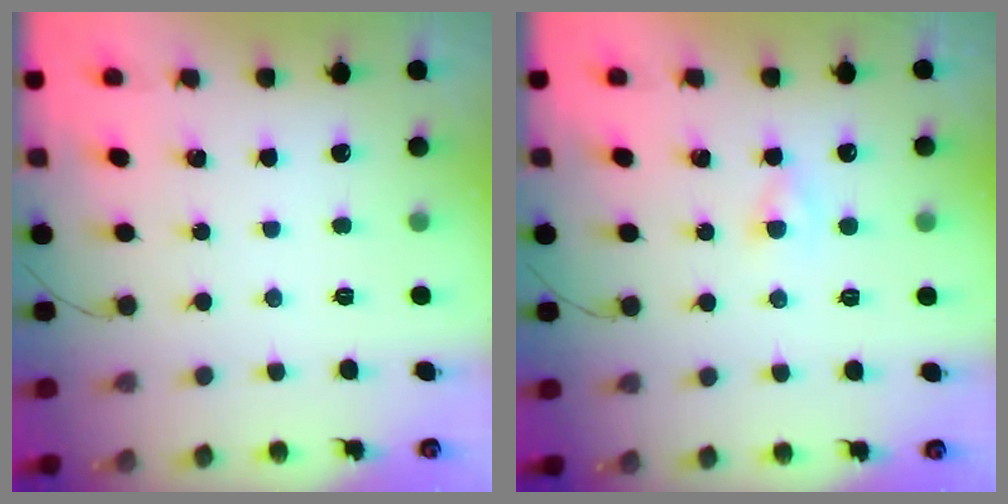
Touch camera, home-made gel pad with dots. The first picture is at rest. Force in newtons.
{"total": 1.9, "press": 1.7, "slide": 0.9}